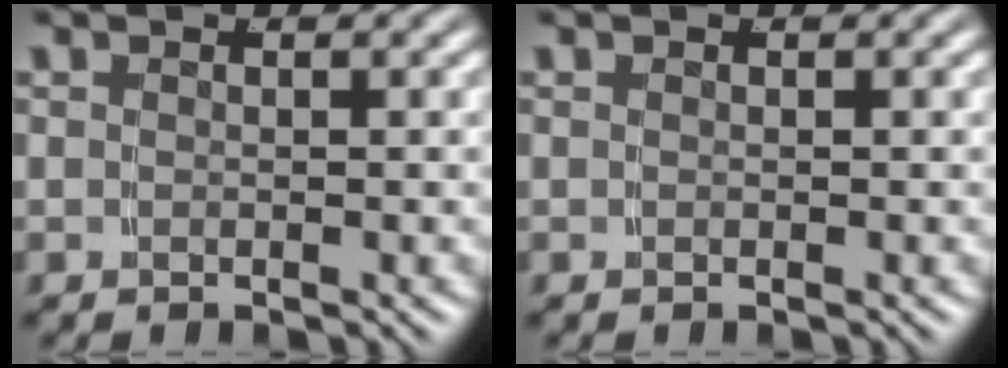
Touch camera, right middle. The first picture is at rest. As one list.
[{"total": 0.0}]